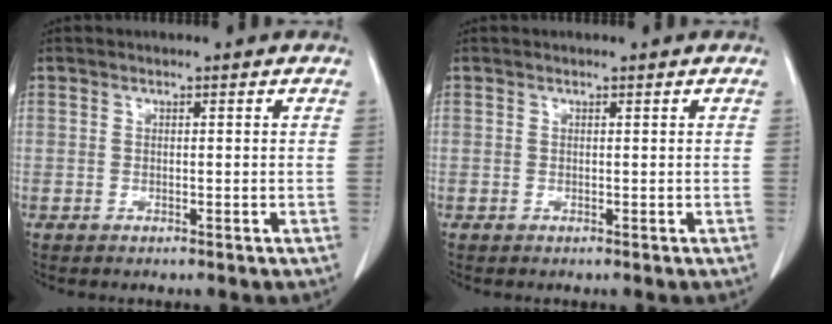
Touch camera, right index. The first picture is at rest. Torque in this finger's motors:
{"motor_torque": [-0.06, -0.01, 0.01, 0.01]}